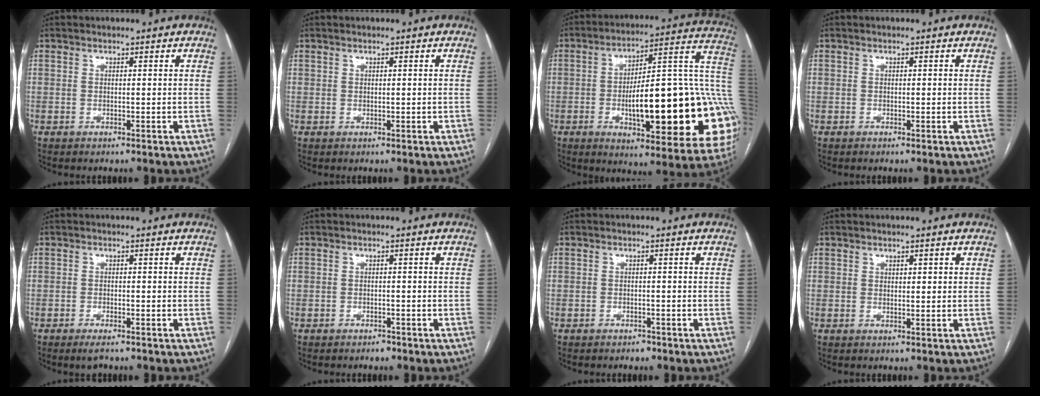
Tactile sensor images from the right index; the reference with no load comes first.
{"total": 0.0}
{"total": 28.9, "force": [-5.0, 7.1, 27.5], "torque": [-0.293, 0.022, -0.065]}
{"total": 0.0}
{"total": 2.5, "force": [-1.8, 0.8, 1.6], "torque": [-0.029, -0.003, -0.027]}
{"total": 1.3, "force": [-1.1, 0.6, 0.4], "torque": [-0.009, 0.001, -0.016]}
{"total": 1.3, "force": [-1.1, 0.8, 0.3], "torque": [-0.008, 0.002, -0.016]}
{"total": 1.4, "force": [0.6, 0.6, 1.1], "torque": [-0.016, 0.003, 0.008]}